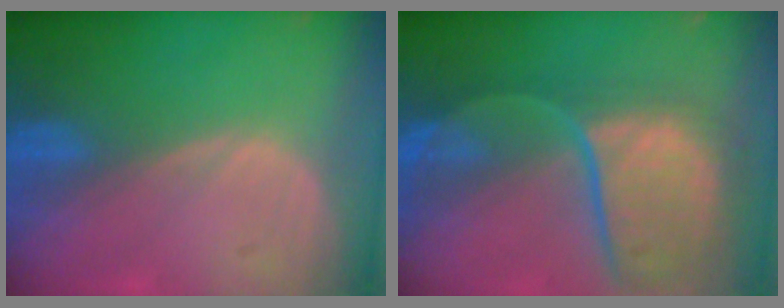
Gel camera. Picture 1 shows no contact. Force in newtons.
{"total": 11.7, "press": 9.8, "slide": 6.4}